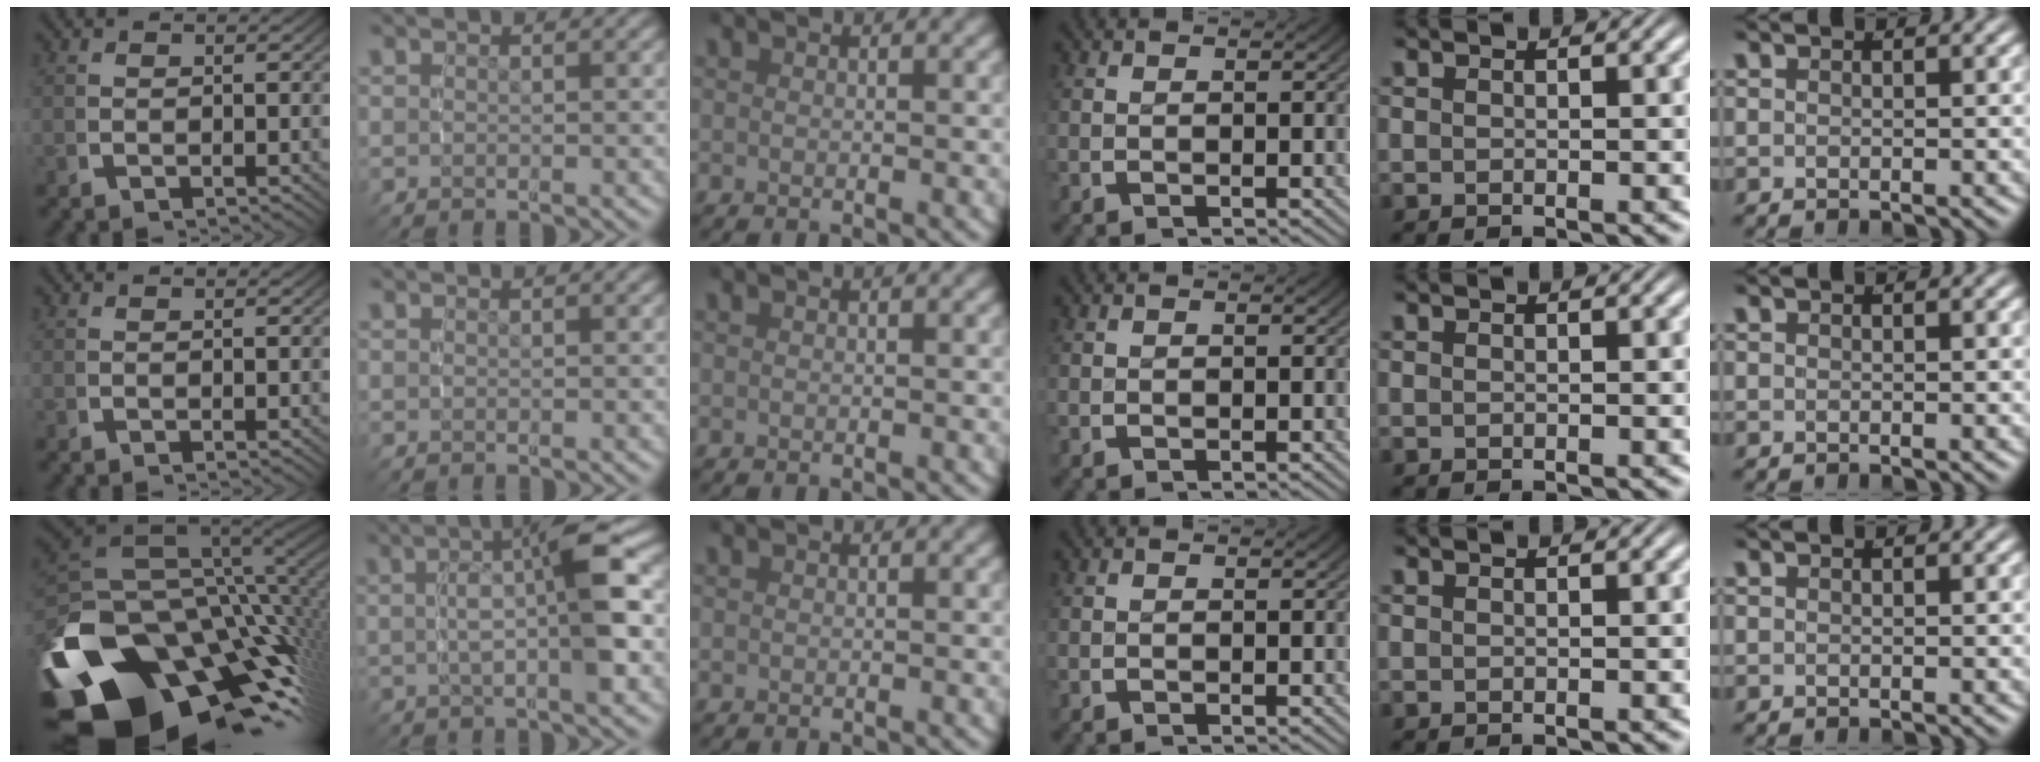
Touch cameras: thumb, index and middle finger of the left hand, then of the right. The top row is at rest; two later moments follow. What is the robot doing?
{"motion": "grasp_and_lifting", "object": "ethernet cable"}